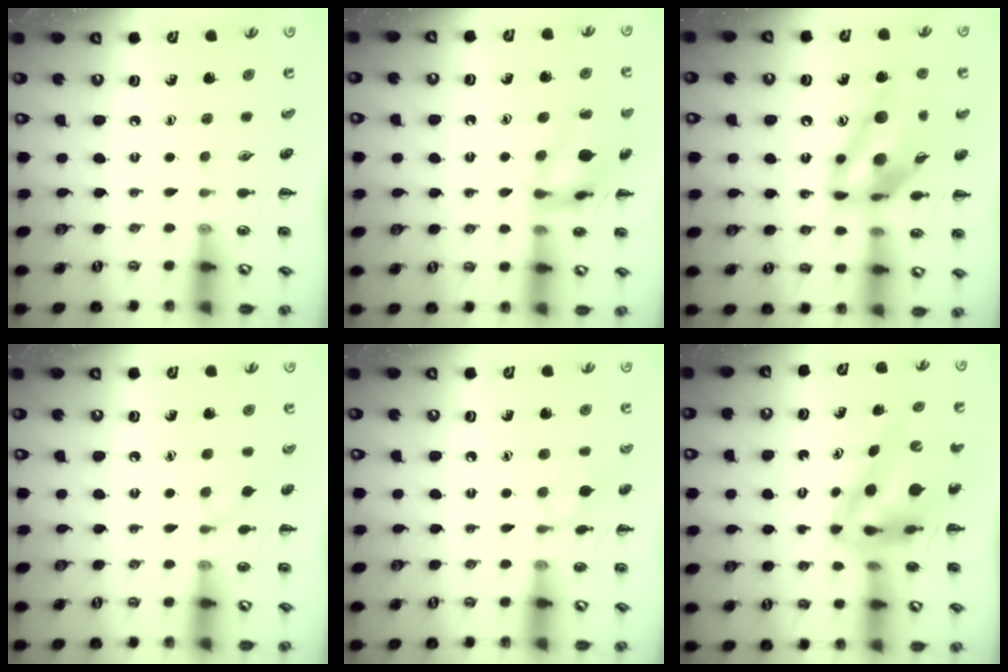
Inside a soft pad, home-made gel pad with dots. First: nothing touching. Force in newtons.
{"total": 12.8, "press": 12.8, "slide": 0.6}
{"total": 15.1, "press": 14.2, "slide": 5.0}
{"total": 6.1, "press": 5.8, "slide": 1.7}
{"total": 6.6, "press": 6.4, "slide": 1.9}
{"total": 9.5, "press": 9.0, "slide": 3.2}